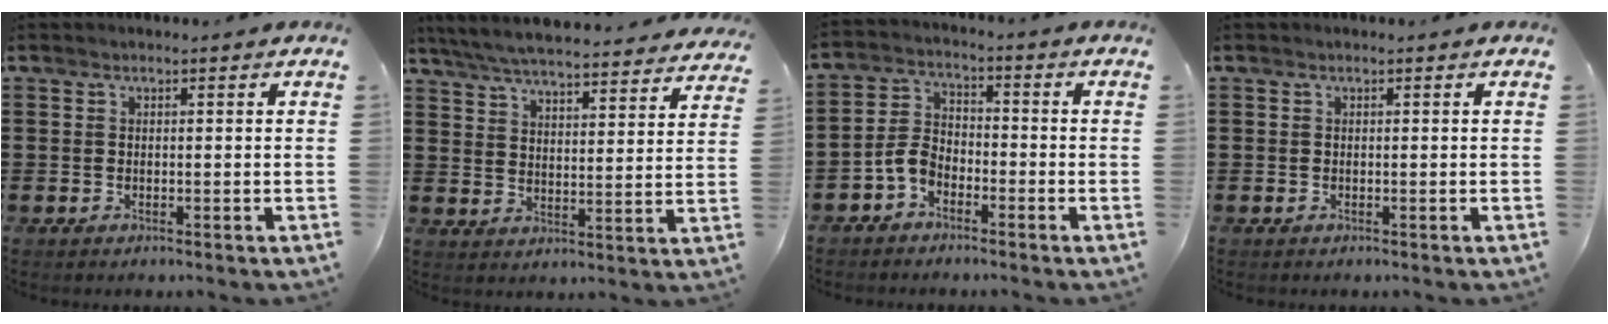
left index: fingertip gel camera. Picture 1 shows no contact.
{"total": 5.9, "force": [5.6, -0.2, 1.7], "torque": [-0.058, -0.039, 0.096]}
{"total": 4.7, "force": [-3.1, 2.6, 2.3], "torque": [-0.064, 0.005, -0.067]}
{"total": 0.0}